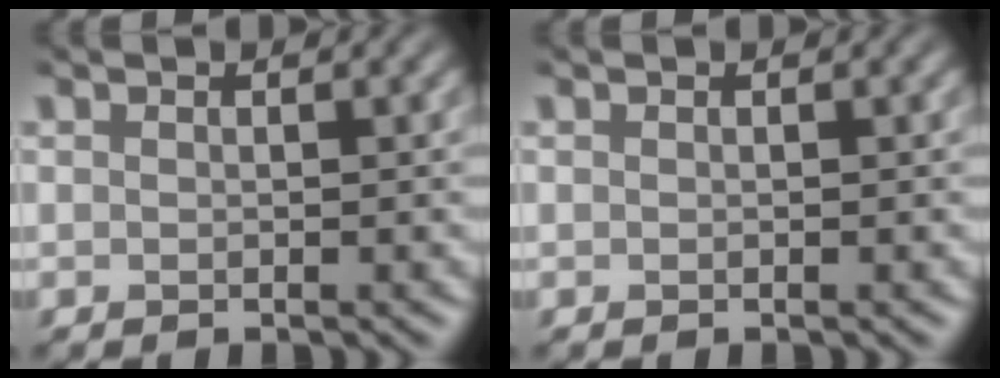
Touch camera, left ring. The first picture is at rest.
{"total": 0.0}